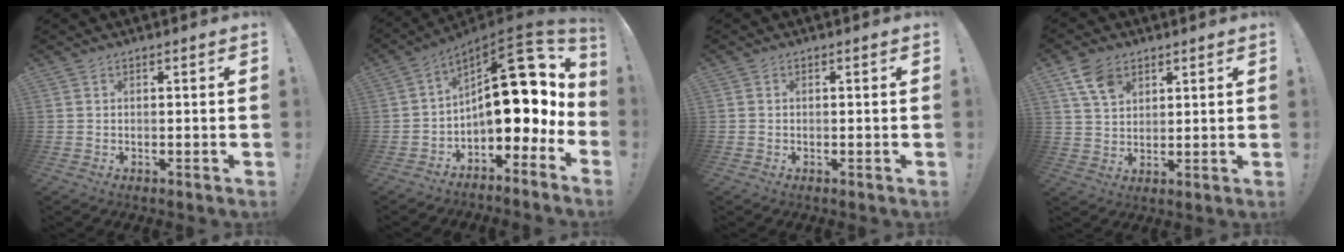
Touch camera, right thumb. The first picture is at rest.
{"total": 20.0, "force": [3.1, 10.8, 16.6], "torque": [-0.217, -0.023, 0.061]}
{"total": 0.6, "force": [-0.1, 0.6, 0.0], "torque": [-0.007, 0.006, -0.001]}
{"total": 8.8, "force": [4.8, 5.8, 4.5], "torque": [-0.084, -0.008, 0.096]}